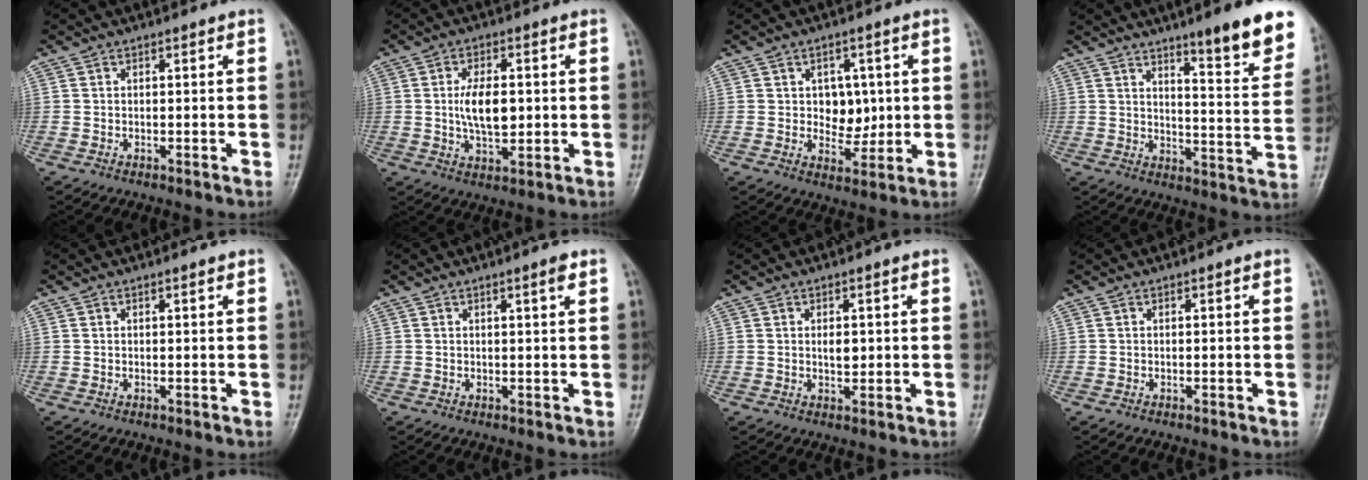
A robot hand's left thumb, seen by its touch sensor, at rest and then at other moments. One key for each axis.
{"total": 8.1, "fx": 0.4, "fy": 4.2, "fz": 6.9, "tx": -0.114, "ty": -0.007, "tz": 0.007}
{"total": 6.8, "fx": 1.0, "fy": 5.0, "fz": 4.5, "tx": -0.026, "ty": -0.008, "tz": 0.021}
{"total": 14.9, "fx": 9.8, "fy": 2.5, "fz": 10.9, "tx": -0.112, "ty": -0.065, "tz": 0.140}
{"total": 0.5, "fx": 0.4, "fy": 0.1, "fz": 0.4, "tx": -0.007, "ty": -0.001, "tz": 0.004}
{"total": 1.6, "fx": 0.9, "fy": 0.1, "fz": 1.3, "tx": -0.021, "ty": -0.004, "tz": 0.014}
{"total": 2.5, "fx": 0.4, "fy": 1.4, "fz": 2.0, "tx": -0.027, "ty": -0.003, "tz": 0.009}
{"total": 0.0}